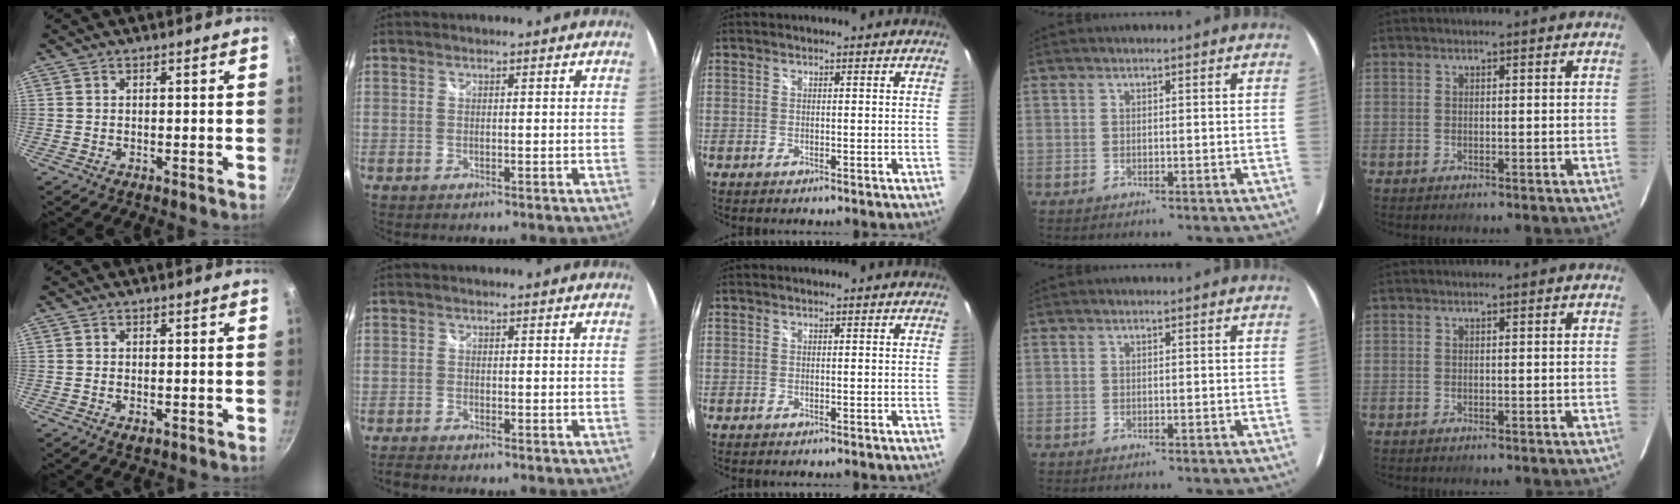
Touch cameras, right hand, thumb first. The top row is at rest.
{"thumb": {"total": 1.6, "force": [-0.3, 1.0, 1.2], "torque": [-0.019, -0.003, -0.005]}, "index": {"total": 2.4, "force": [-2.2, 0.6, 0.9], "torque": [-0.028, -0.010, -0.043]}}